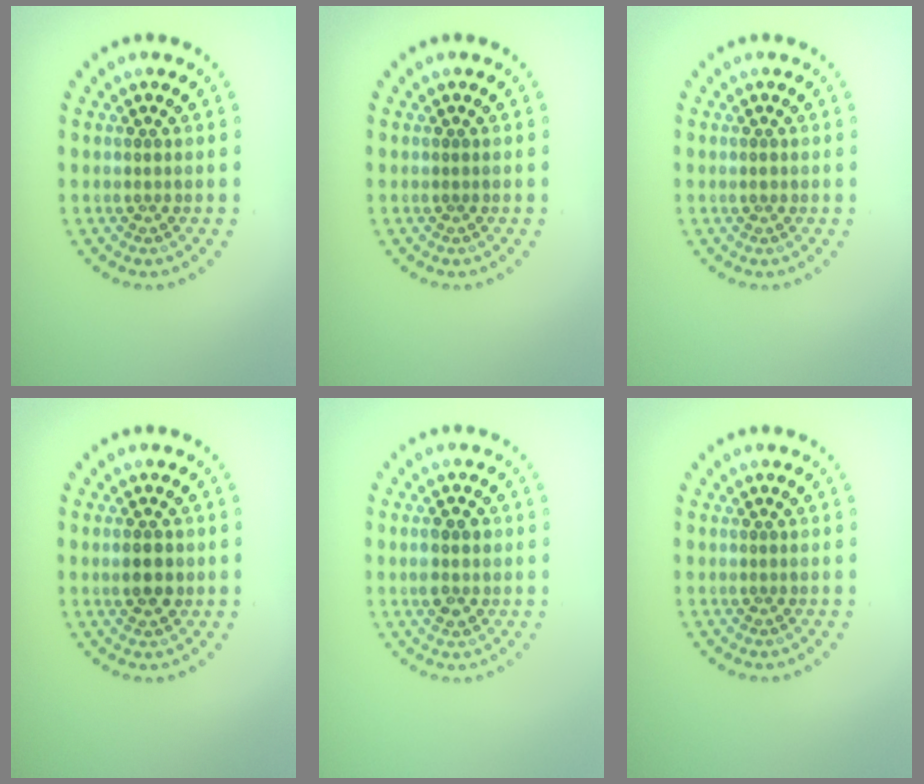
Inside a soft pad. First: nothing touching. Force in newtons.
{"total": 0.0}
{"total": 0.6, "press": 0.6, "slide": 0.1}
{"total": 2.5, "press": 2.5, "slide": 0.1}
{"total": 2.9, "press": 2.9, "slide": 0.1}
{"total": 0.0}